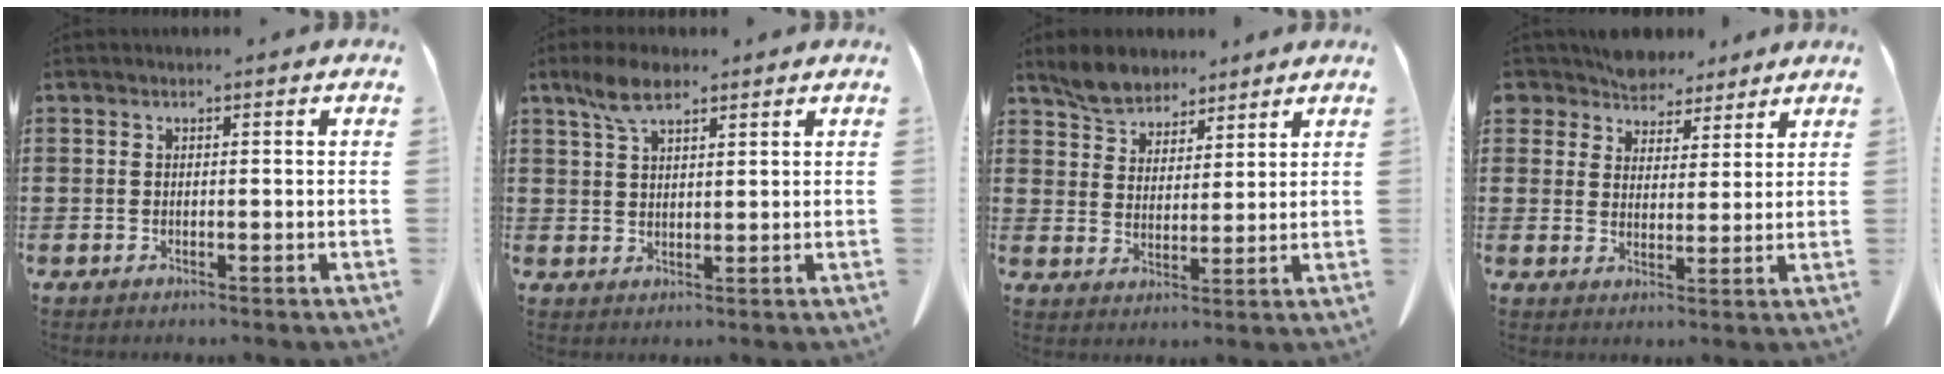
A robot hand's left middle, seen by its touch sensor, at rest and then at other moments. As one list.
[{"total": 5.5, "force": [3.5, 2.3, 3.6], "torque": [-0.080, 0.006, 0.066]}, {"total": 5.4, "force": [4.8, 2.2, 0.7], "torque": [-0.036, -0.008, 0.092]}, {"total": 5.7, "force": [5.3, 2.2, 0.2], "torque": [-0.035, -0.020, 0.099]}]